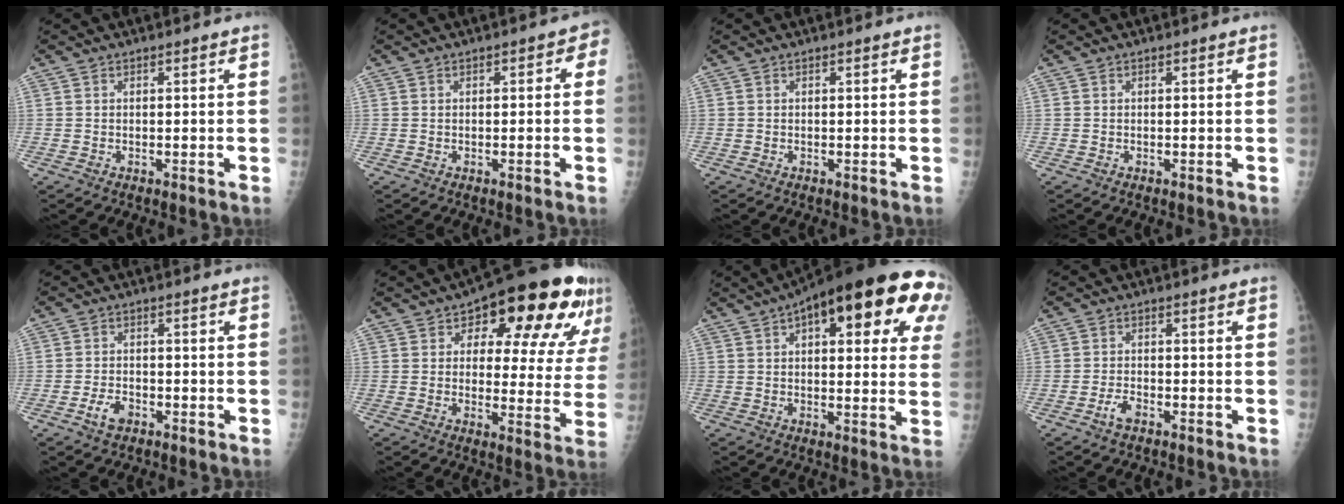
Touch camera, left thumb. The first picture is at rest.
{"total": 2.7, "force": [0.2, 1.6, 2.1], "torque": [-0.010, 0.009, -0.005]}
{"total": 0.0}
{"total": 0.0}
{"total": 3.4, "force": [-1.9, 2.0, 2.0], "torque": [-0.035, 0.012, -0.032]}
{"total": 21.0, "force": [10.5, 9.3, 15.6], "torque": [-0.161, -0.012, 0.140]}
{"total": 26.8, "force": [11.2, 9.7, 22.3], "torque": [-0.264, 0.025, 0.146]}
{"total": 2.5, "force": [-1.6, 1.1, 1.6], "torque": [-0.035, 0.010, -0.030]}